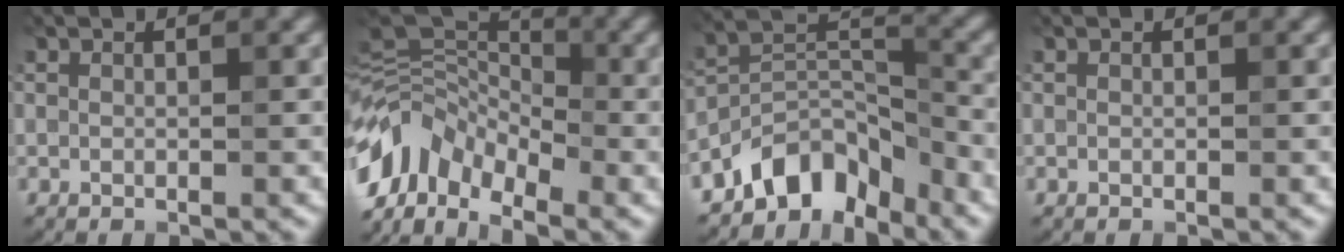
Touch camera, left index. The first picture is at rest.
{"total": 7.4, "force": [-6.3, 3.0, 2.4], "torque": [-0.075, -0.003, -0.097]}
{"total": 7.6, "force": [-7.3, 1.7, 0.5], "torque": [-0.020, -0.010, -0.104]}
{"total": 0.0}